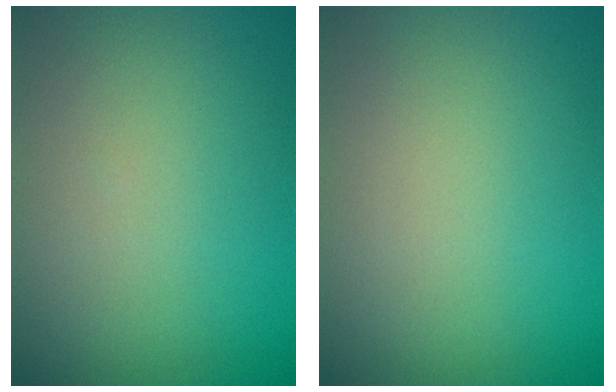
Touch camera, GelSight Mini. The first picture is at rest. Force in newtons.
{"total": 0.0}